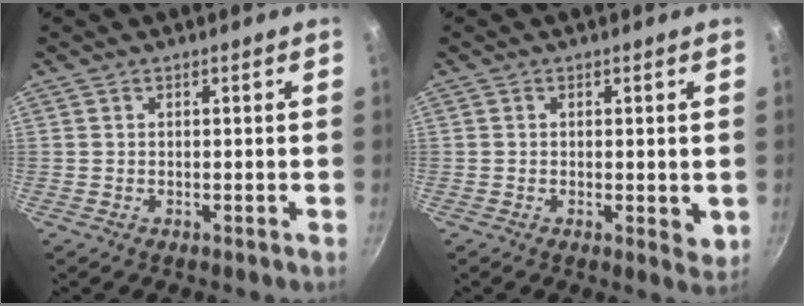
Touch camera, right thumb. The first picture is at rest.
{"total": 3.0, "force": [0.0, 1.3, 2.7], "torque": [-0.037, -0.010, -0.001]}